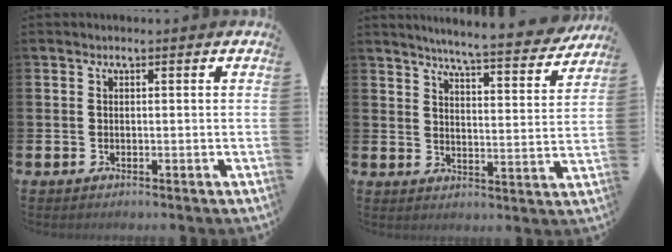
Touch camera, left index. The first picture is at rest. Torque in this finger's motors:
{"motor_torque": [1.01, -1.13, 0.38, 0.12]}